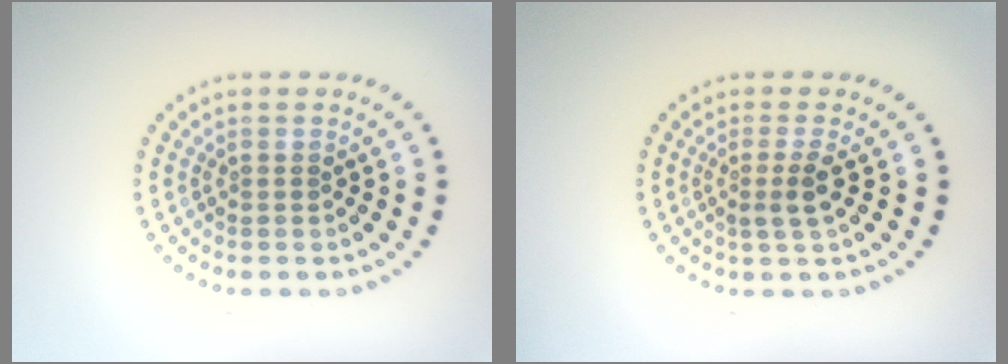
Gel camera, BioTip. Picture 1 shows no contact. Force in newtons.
{"total": 2.0, "press": 1.6, "slide": 1.2}